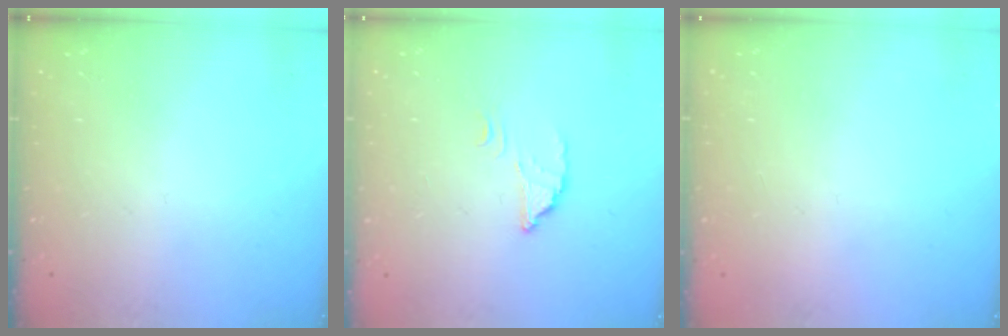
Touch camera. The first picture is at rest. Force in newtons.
{"total": 2.5, "press": 2.5, "slide": 0.2}
{"total": 2.1, "press": 2.1, "slide": 0.1}